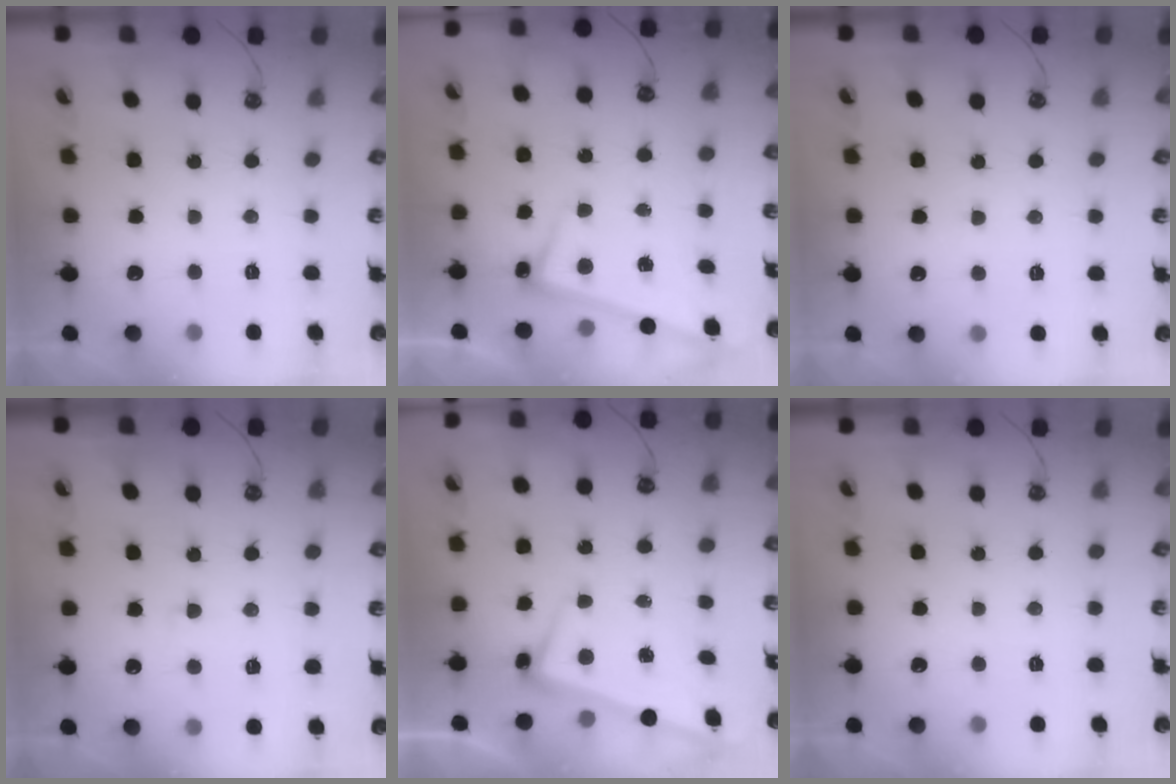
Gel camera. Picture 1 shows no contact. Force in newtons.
{"total": 2.7, "press": 2.7, "slide": 0.6}
{"total": 2.4, "press": 2.4, "slide": 0.2}
{"total": 2.7, "press": 2.7, "slide": 0.7}
{"total": 2.4, "press": 2.3, "slide": 0.7}
{"total": 0.0}